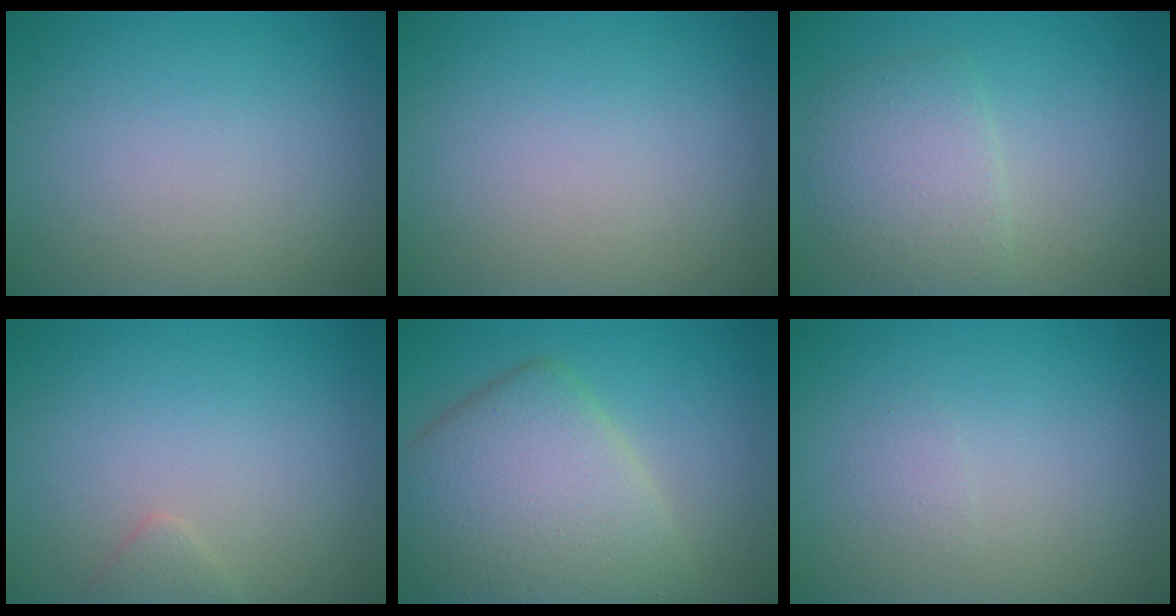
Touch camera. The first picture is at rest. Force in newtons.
{"total": 0.0}
{"total": 3.9, "press": 3.9, "slide": 0.1}
{"total": 0.9, "press": 0.9, "slide": 0.1}
{"total": 8.5, "press": 8.5, "slide": 0.3}
{"total": 0.7, "press": 0.7, "slide": 0.0}